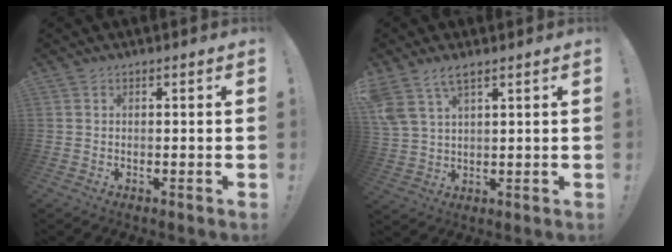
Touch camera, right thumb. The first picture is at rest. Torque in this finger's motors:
{"motor_torque": [0.37, 0.81, 0.38, 0.16, 0.28]}